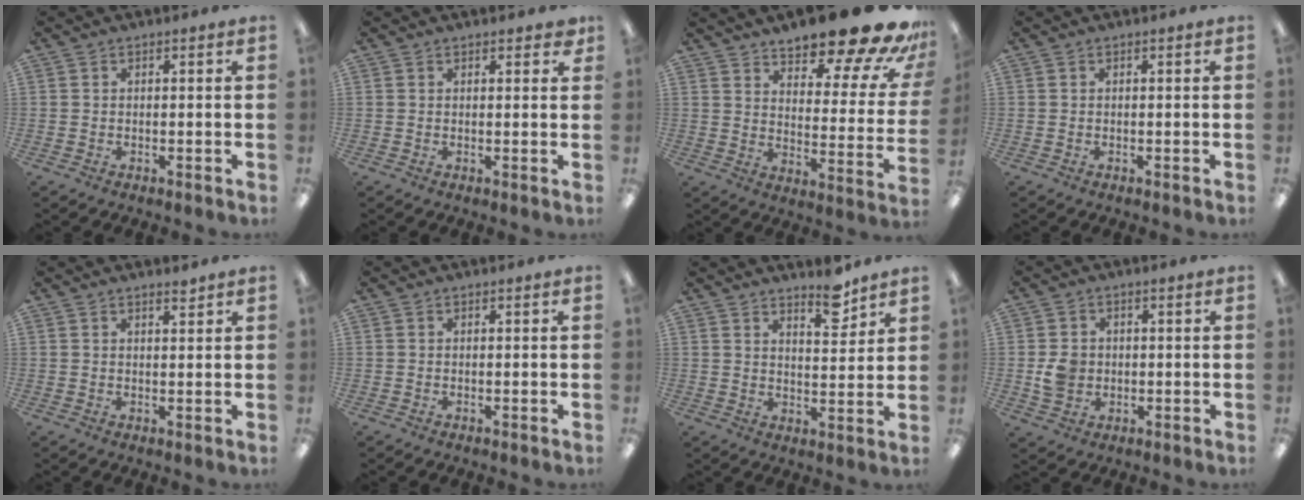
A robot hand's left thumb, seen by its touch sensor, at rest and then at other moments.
{"total": 1.9, "force": [1.5, 0.7, 0.8], "torque": [-0.004, -0.003, 0.024]}
{"total": 19.6, "force": [15.5, 5.0, 11.0], "torque": [-0.142, -0.115, 0.248]}
{"total": 0.0}
{"total": 1.9, "force": [1.7, 0.2, 0.8], "torque": [-0.010, -0.005, 0.030]}
{"total": 0.0}
{"total": 7.8, "force": [6.2, 2.7, 3.9], "torque": [-0.028, -0.046, 0.099]}
{"total": 4.9, "force": [-0.2, 4.3, 2.1], "torque": [-0.025, 0.003, -0.003]}